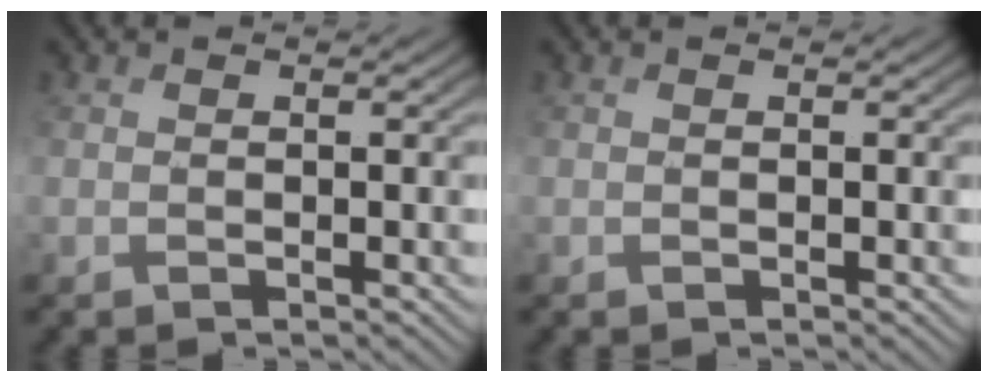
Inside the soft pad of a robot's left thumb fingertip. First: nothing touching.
{"total": 0.0}